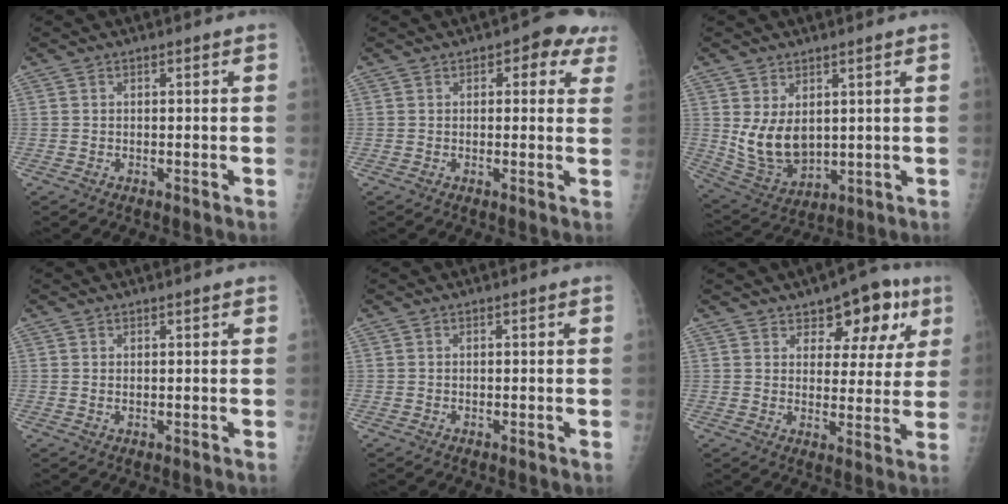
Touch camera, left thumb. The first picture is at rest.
{"total": 6.0, "force": [3.0, 3.3, 4.0], "torque": [-0.006, -0.003, 0.025]}
{"total": 9.5, "force": [2.0, 6.3, 6.8], "torque": [-0.105, -0.026, 0.063]}
{"total": 0.9, "force": [0.6, 0.3, 0.6], "torque": [-0.010, -0.003, 0.011]}
{"total": 0.0}
{"total": 10.6, "force": [5.8, 5.9, 6.7], "torque": [-0.040, -0.021, 0.076]}